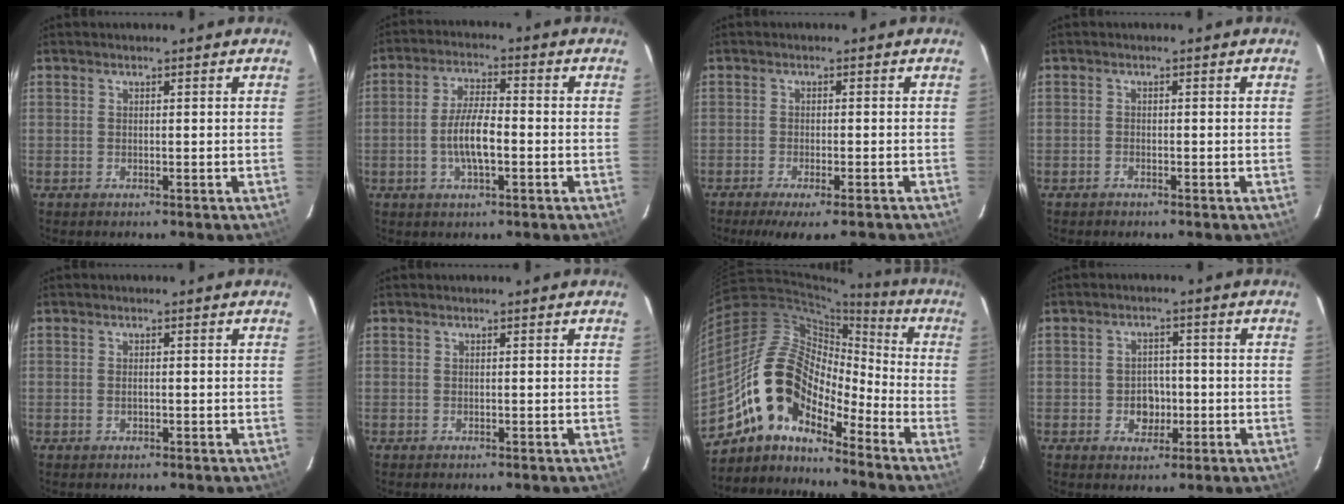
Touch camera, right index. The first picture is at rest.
{"total": 7.1, "force": [-1.7, 2.2, 6.5], "torque": [-0.129, 0.002, -0.032]}
{"total": 8.3, "force": [-6.8, 1.1, 4.7], "torque": [-0.092, -0.026, -0.102]}
{"total": 0.7, "force": [-0.7, 0.4, 0.0], "torque": [-0.002, 0.004, -0.011]}
{"total": 0.9, "force": [-0.2, 0.5, 0.6], "torque": [-0.012, 0.001, -0.004]}
{"total": 0.0}
{"total": 13.7, "force": [-10.2, 6.6, 6.3], "torque": [-0.106, 0.020, -0.206]}
{"total": 4.4, "force": [-1.1, 3.8, 1.9], "torque": [-0.039, 0.010, -0.008]}